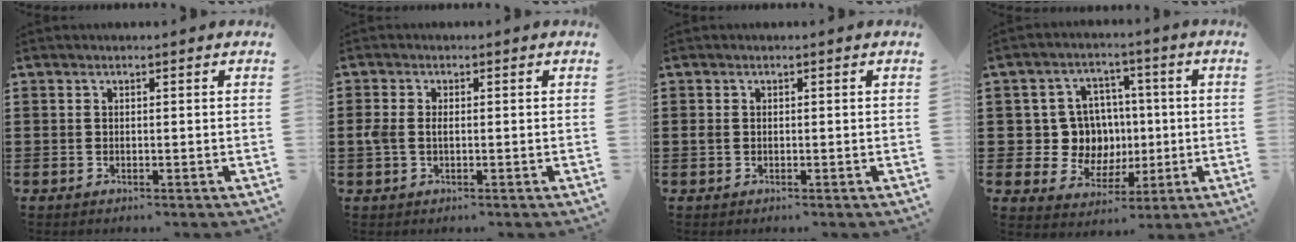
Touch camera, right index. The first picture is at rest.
{"total": 2.0, "force": [-0.2, 1.1, 1.6], "torque": [-0.048, -0.003, -0.009]}
{"total": 0.8, "force": [0.0, 0.6, 0.6], "torque": [-0.013, 0.004, -0.002]}
{"total": 8.6, "force": [0.6, 8.1, 2.9], "torque": [-0.066, 0.008, 0.018]}